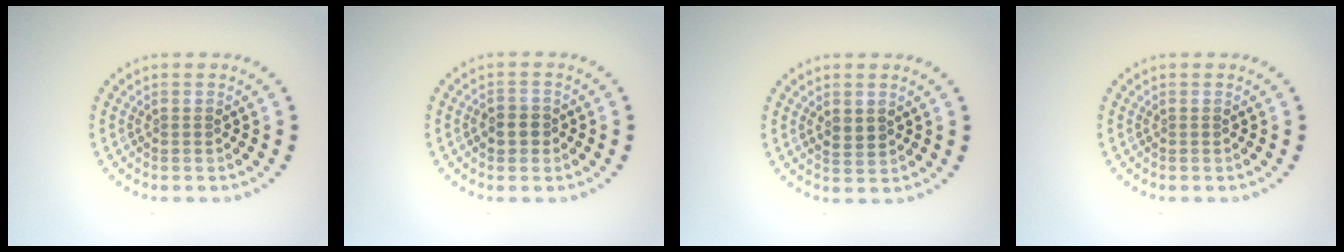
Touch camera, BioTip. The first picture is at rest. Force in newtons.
{"total": 1.8, "press": 1.7, "slide": 0.4}
{"total": 1.6, "press": 1.6, "slide": 0.4}
{"total": 0.0}